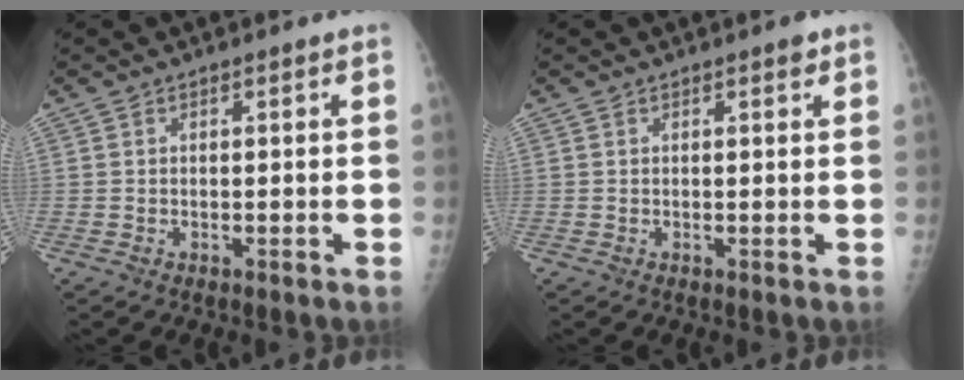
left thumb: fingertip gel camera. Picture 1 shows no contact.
{"total": 1.0, "force": [0.6, 0.3, 0.7], "torque": [-0.008, -0.001, 0.006]}